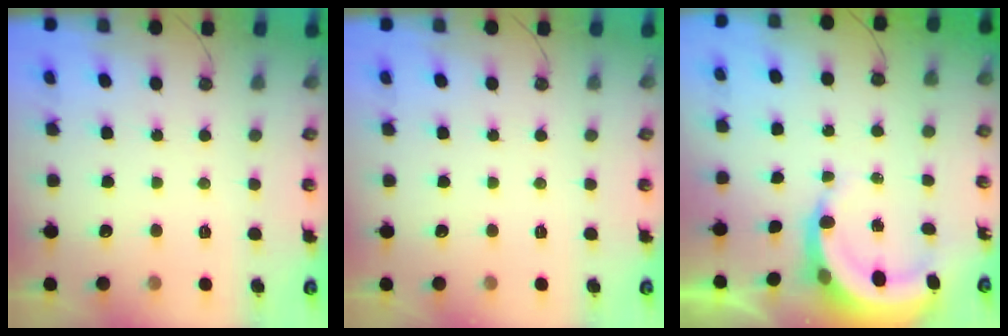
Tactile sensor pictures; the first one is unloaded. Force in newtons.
{"total": 0.0}
{"total": 5.9, "press": 5.8, "slide": 1.0}